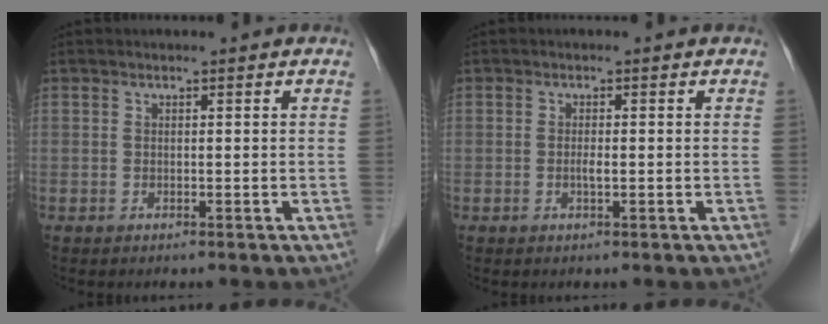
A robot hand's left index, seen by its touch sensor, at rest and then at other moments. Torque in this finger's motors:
{"motor_torque": [0.21, 0.11, 0.01, 0.00]}